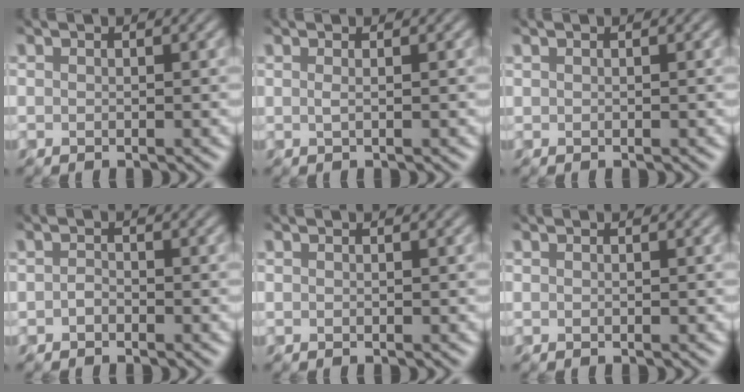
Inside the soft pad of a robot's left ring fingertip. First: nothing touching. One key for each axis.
{"total": 0.8, "fx": 0.2, "fy": 0.3, "fz": 0.8, "tx": -0.012, "ty": 0.002, "tz": 0.000}
{"total": 0.0}
{"total": 0.7, "fx": -0.4, "fy": 0.4, "fz": 0.4, "tx": -0.010, "ty": 0.000, "tz": -0.009}
{"total": 0.0}
{"total": 0.0}